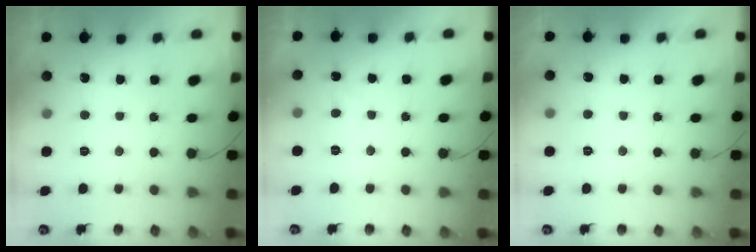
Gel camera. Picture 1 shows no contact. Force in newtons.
{"total": 1.8, "press": 1.7, "slide": 0.7}
{"total": 2.5, "press": 2.5, "slide": 0.2}